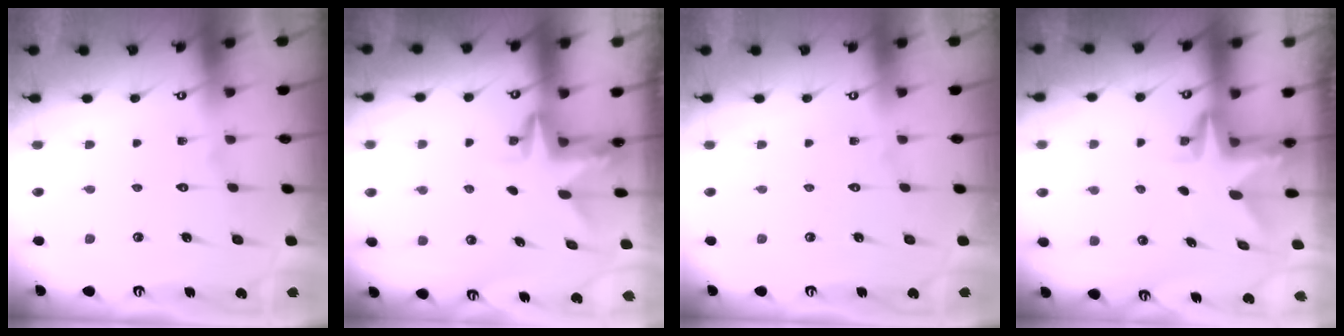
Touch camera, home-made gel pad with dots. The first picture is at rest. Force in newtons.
{"total": 3.4, "press": 3.4, "slide": 0.4}
{"total": 0.0}
{"total": 2.9, "press": 2.9, "slide": 0.3}